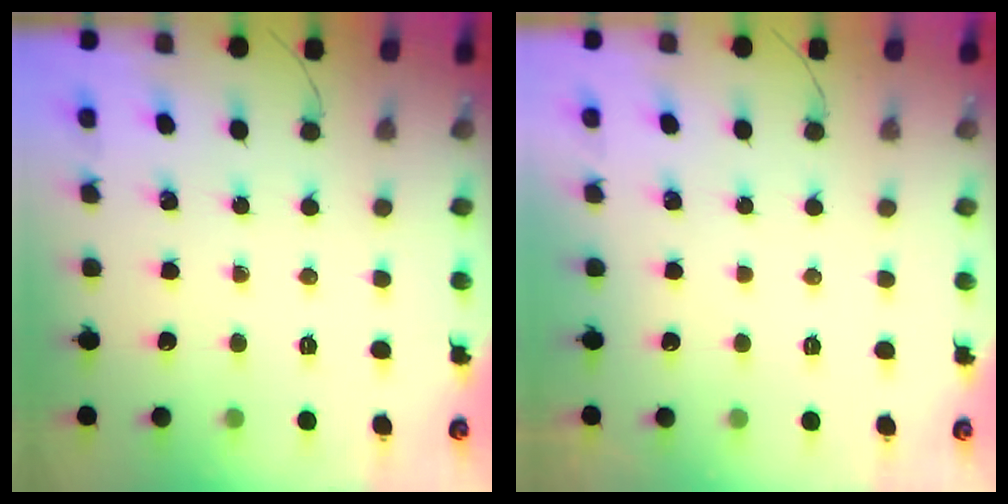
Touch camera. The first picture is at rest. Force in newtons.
{"total": 2.8, "press": 2.8, "slide": 0.1}